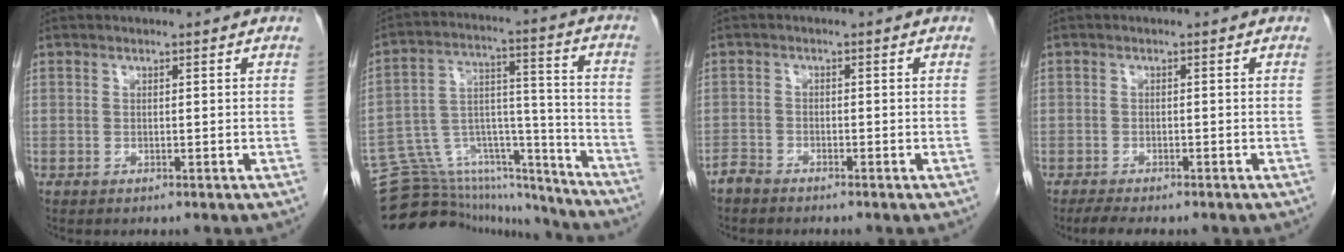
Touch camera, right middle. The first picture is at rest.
{"total": 19.2, "force": [-18.4, 4.9, 3.0], "torque": [-0.062, 0.072, -0.276]}
{"total": 2.0, "force": [-1.9, 0.5, 0.3], "torque": [-0.006, -0.002, -0.034]}
{"total": 3.5, "force": [-2.9, 1.0, 1.7], "torque": [-0.032, -0.009, -0.043]}